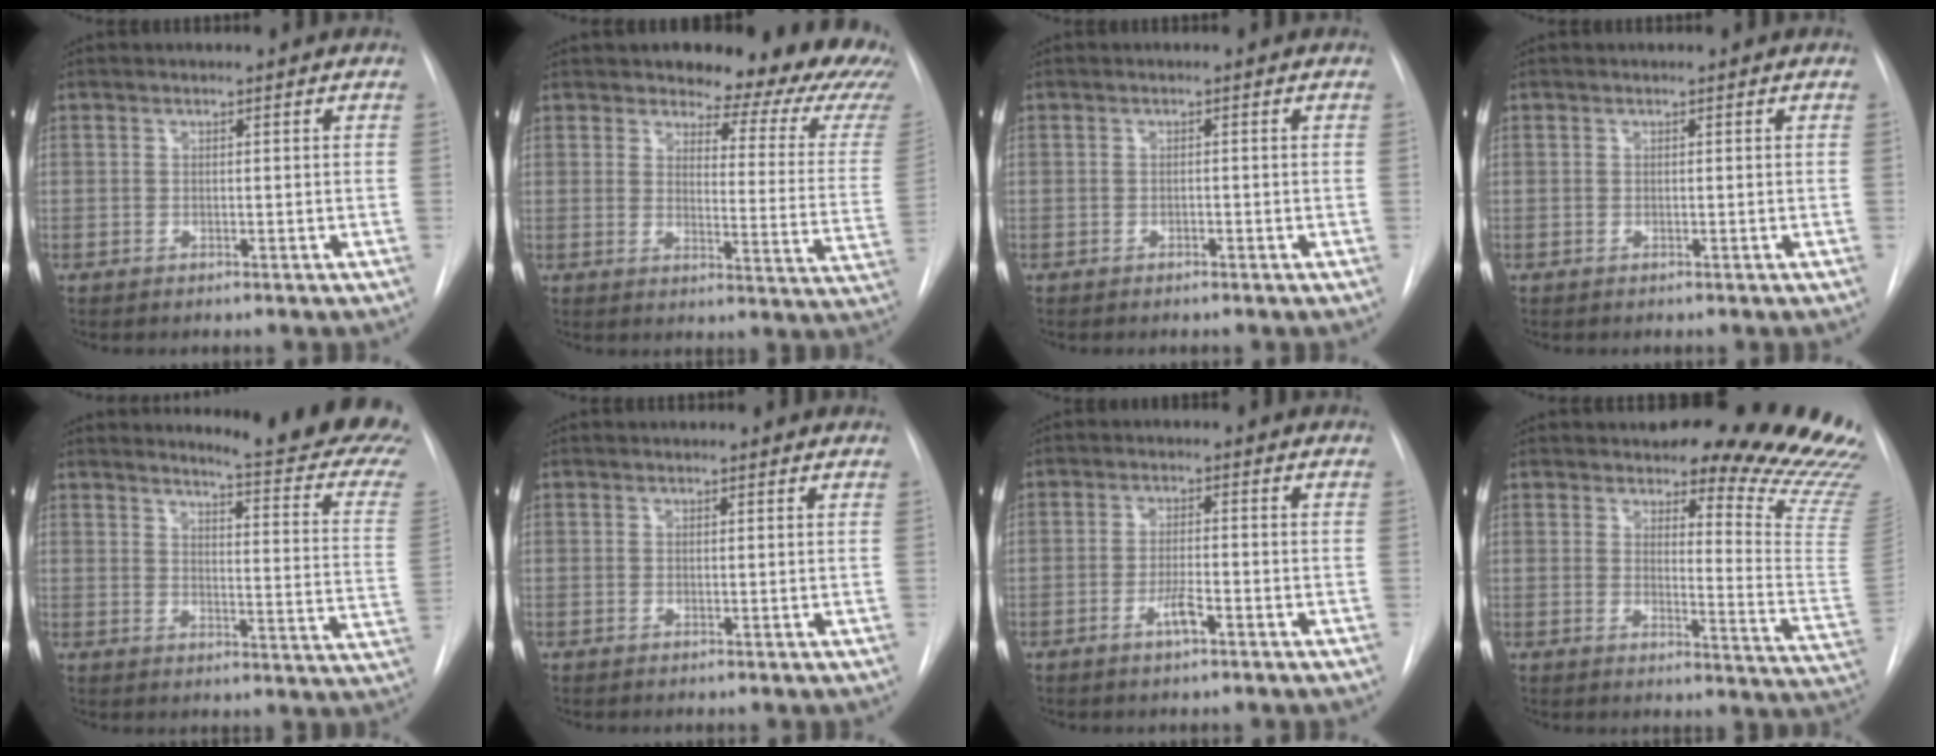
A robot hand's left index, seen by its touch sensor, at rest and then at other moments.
{"total": 19.2, "force": [16.9, 5.0, 7.7], "torque": [-0.081, -0.088, 0.183]}
{"total": 0.6, "force": [-0.5, 0.3, 0.2], "torque": [-0.005, 0.000, -0.011]}
{"total": 0.0}
{"total": 16.5, "force": [15.2, -0.1, 6.4], "torque": [-0.086, -0.116, 0.161]}
{"total": 0.9, "force": [0.8, 0.3, 0.1], "torque": [-0.008, 0.003, 0.008]}
{"total": 3.2, "force": [-1.7, 0.5, 2.7], "torque": [-0.052, -0.001, -0.031]}
{"total": 19.2, "force": [18.0, 2.3, 6.3], "torque": [-0.061, -0.134, 0.190]}